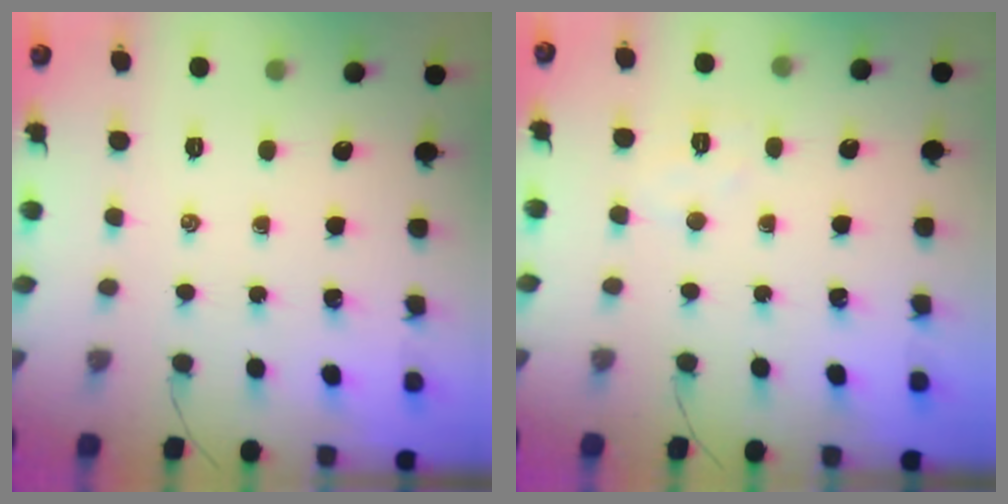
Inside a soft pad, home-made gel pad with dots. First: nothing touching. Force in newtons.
{"total": 4.3, "press": 4.2, "slide": 0.9}